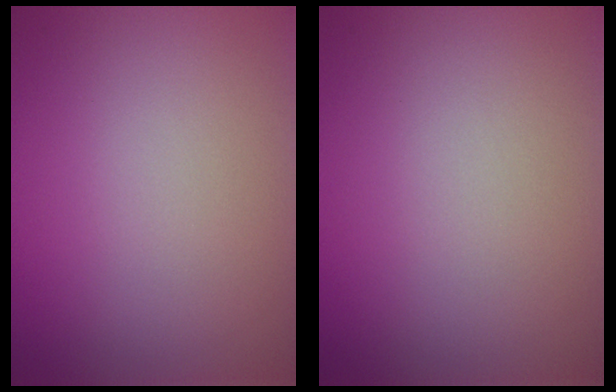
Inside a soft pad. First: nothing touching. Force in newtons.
{"total": 0.0}